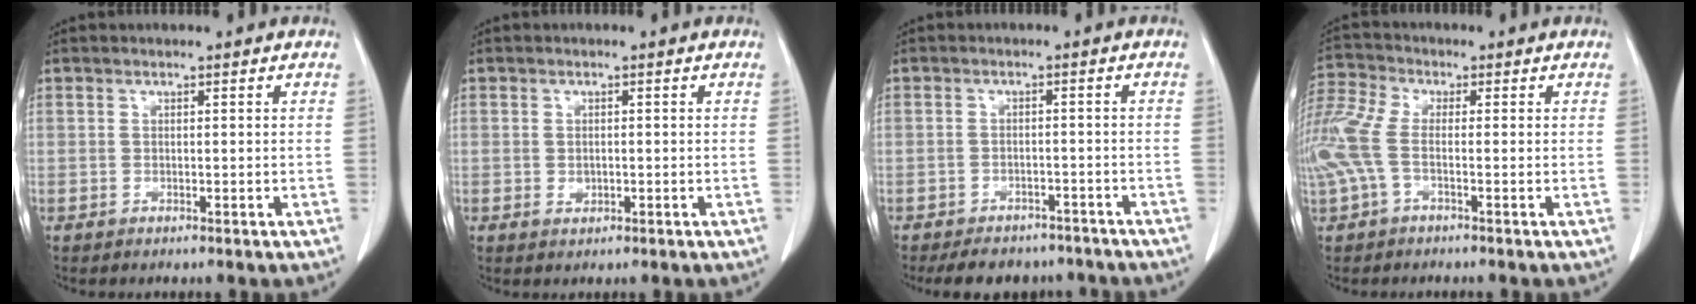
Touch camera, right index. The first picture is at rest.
{"total": 1.4, "force": [-0.2, 1.1, 0.9], "torque": [-0.015, 0.000, 0.003]}
{"total": 9.2, "force": [-7.9, 4.3, 2.0], "torque": [-0.022, 0.001, -0.093]}
{"total": 9.7, "force": [-1.6, 4.2, 8.6], "torque": [-0.233, 0.019, -0.033]}